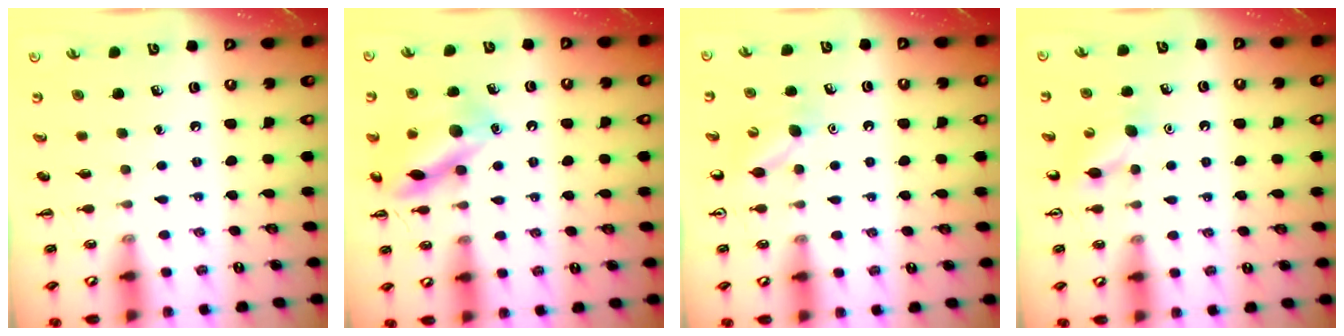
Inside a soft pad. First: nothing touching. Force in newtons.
{"total": 13.5, "press": 13.4, "slide": 1.6}
{"total": 5.2, "press": 5.0, "slide": 1.4}
{"total": 5.5, "press": 5.3, "slide": 1.6}